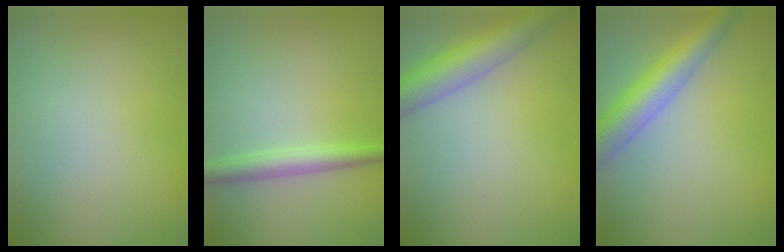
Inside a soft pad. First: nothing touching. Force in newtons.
{"total": 2.5, "press": 2.5, "slide": 0.0}
{"total": 5.8, "press": 5.8, "slide": 0.2}
{"total": 5.4, "press": 5.4, "slide": 0.1}